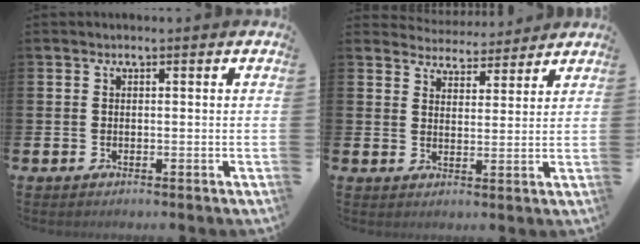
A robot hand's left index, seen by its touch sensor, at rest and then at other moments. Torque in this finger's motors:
{"motor_torque": [-0.53, -0.41, -0.75, -0.19]}